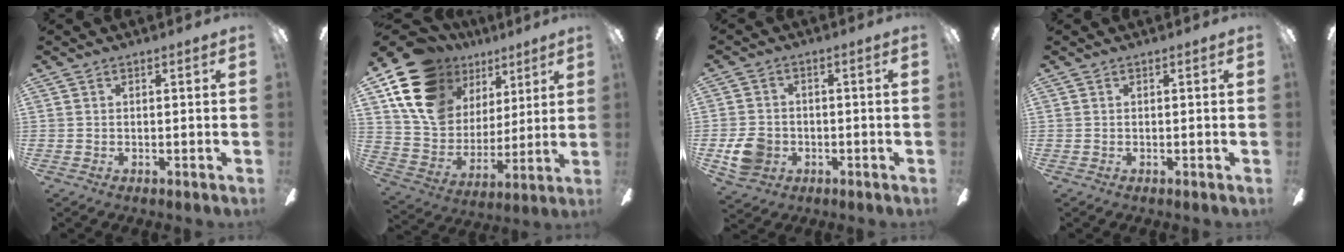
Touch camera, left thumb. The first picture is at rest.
{"total": 18.7, "force": [10.8, 12.9, 8.1], "torque": [-0.164, -0.048, 0.209]}
{"total": 7.1, "force": [-2.1, 5.8, 3.3], "torque": [-0.067, 0.011, -0.039]}
{"total": 0.0}